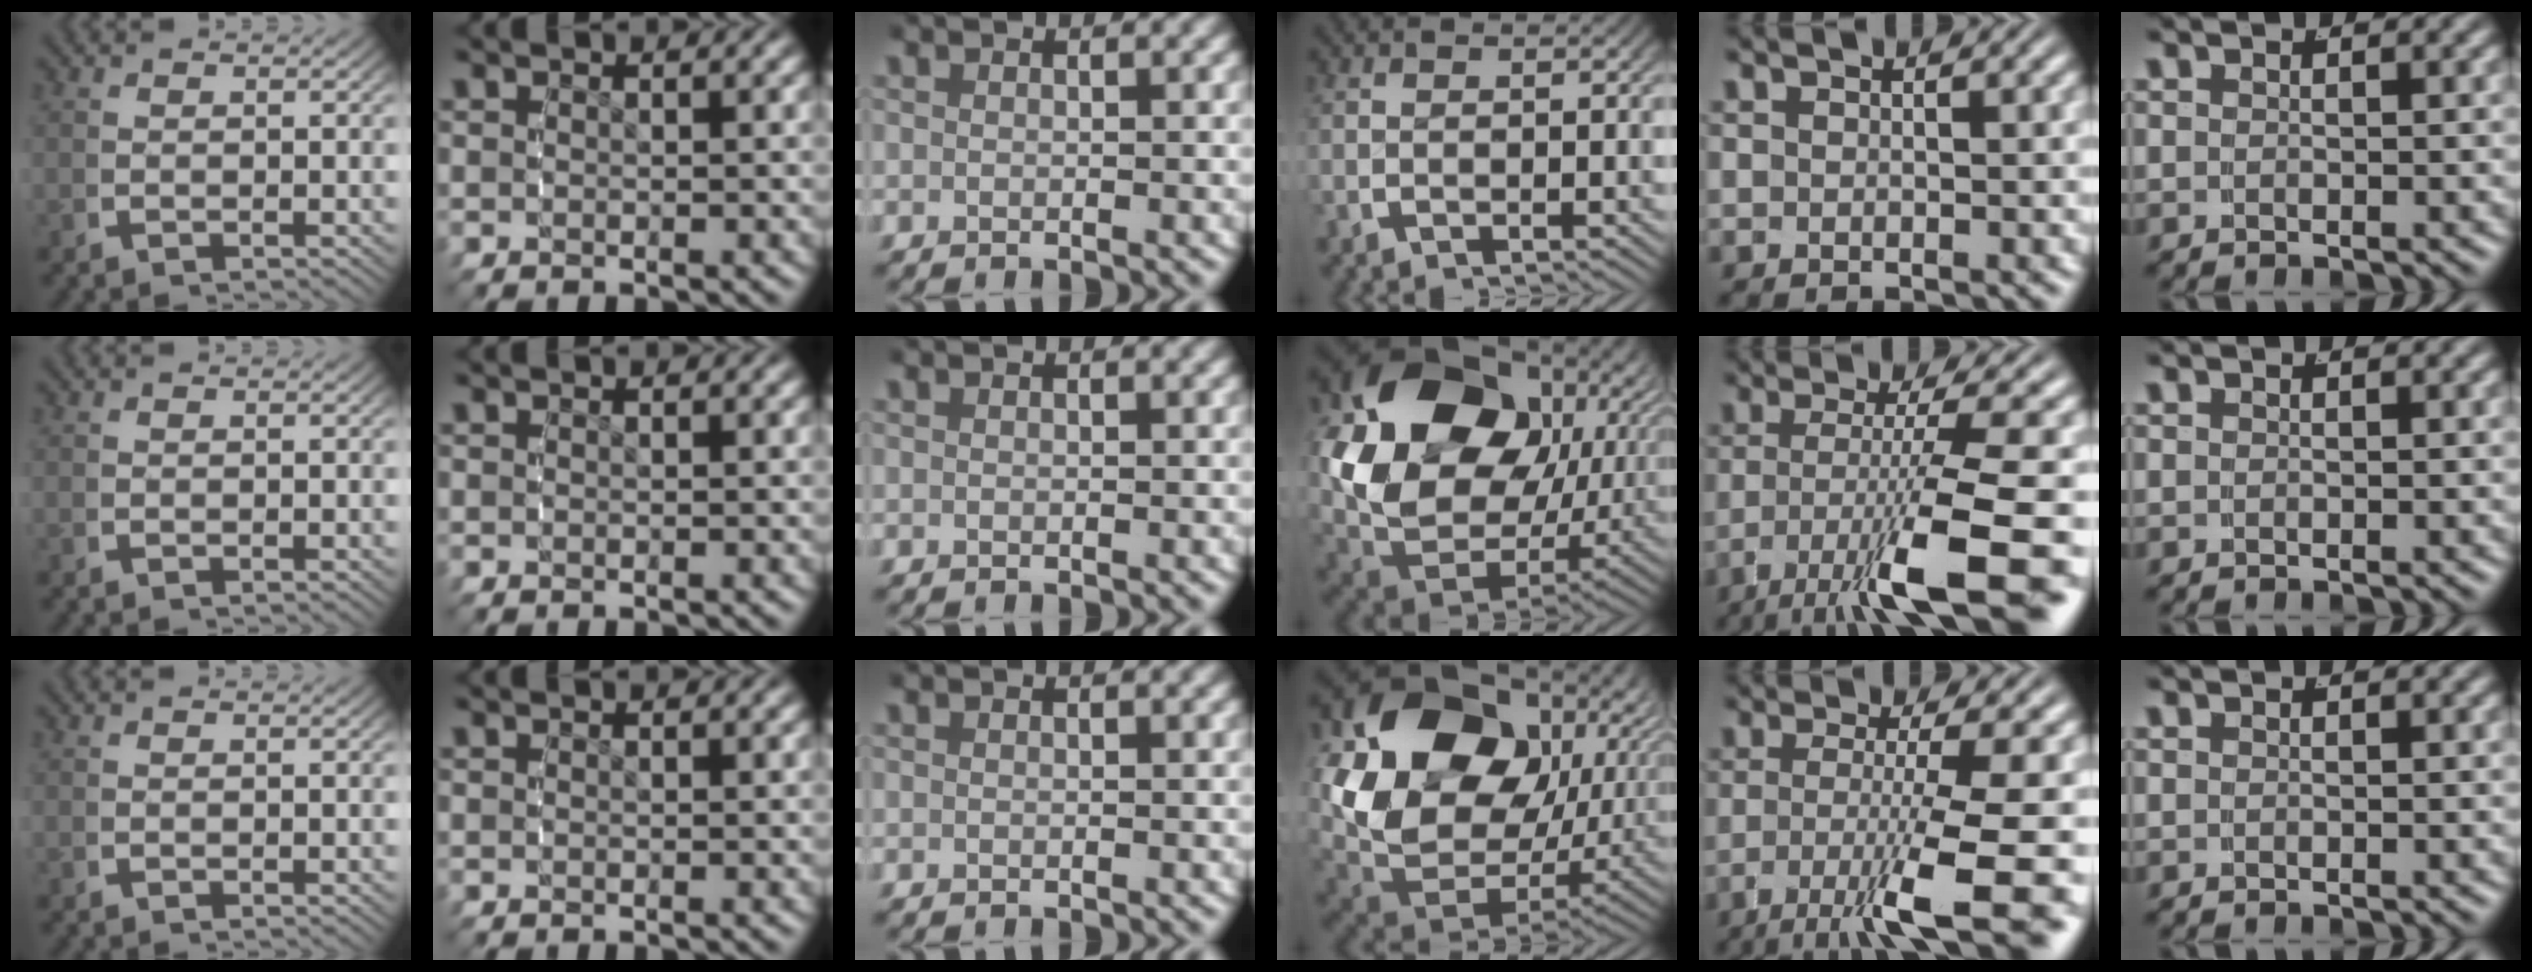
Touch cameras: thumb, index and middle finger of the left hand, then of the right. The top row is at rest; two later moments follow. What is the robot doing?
{"motion": "grasp_and_lifting", "object": "ethernet cable"}